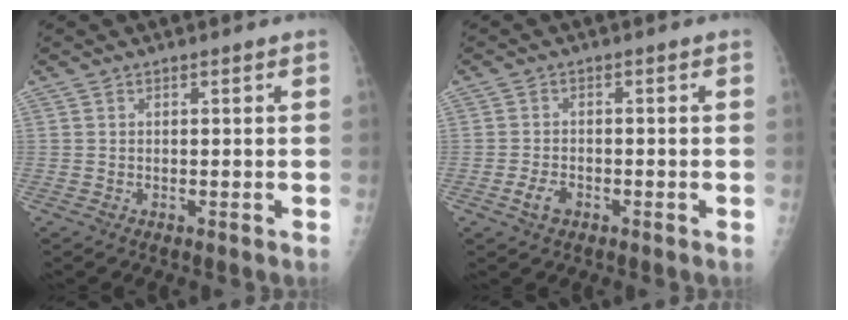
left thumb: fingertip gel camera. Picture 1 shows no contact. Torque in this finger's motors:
{"motor_torque": [-0.60, 0.33, 0.31, 0.11, 0.00]}